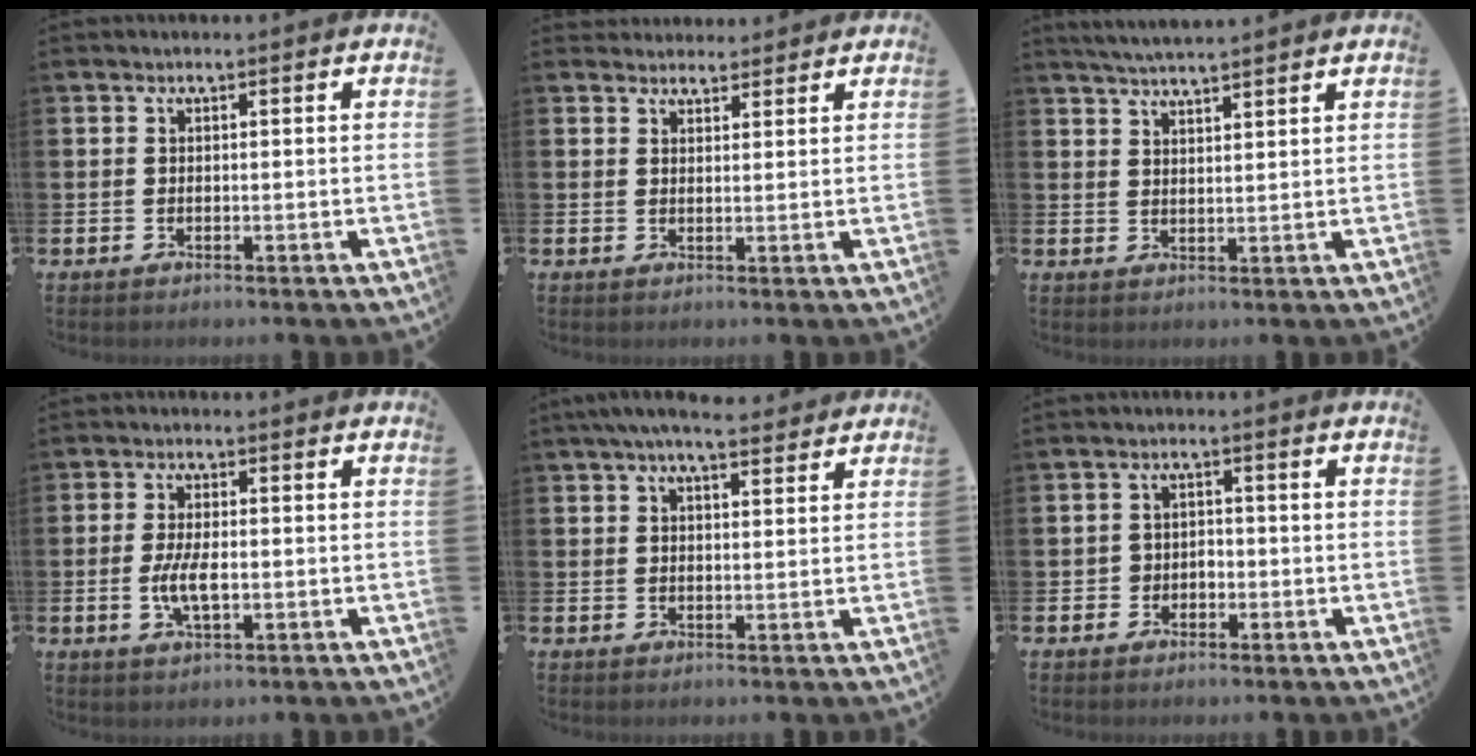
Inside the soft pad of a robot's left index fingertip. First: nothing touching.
{"total": 2.7, "force": [2.5, 0.8, -0.3], "torque": [0.008, -0.012, 0.046]}
{"total": 3.8, "force": [3.8, -0.3, 0.7], "torque": [-0.020, -0.014, 0.068]}
{"total": 4.6, "force": [-0.6, 1.9, 4.1], "torque": [-0.079, 0.001, -0.013]}
{"total": 4.9, "force": [4.3, 1.0, 2.2], "torque": [-0.043, -0.013, 0.076]}
{"total": 2.1, "force": [-1.0, 1.8, 0.3], "torque": [-0.011, 0.004, -0.025]}